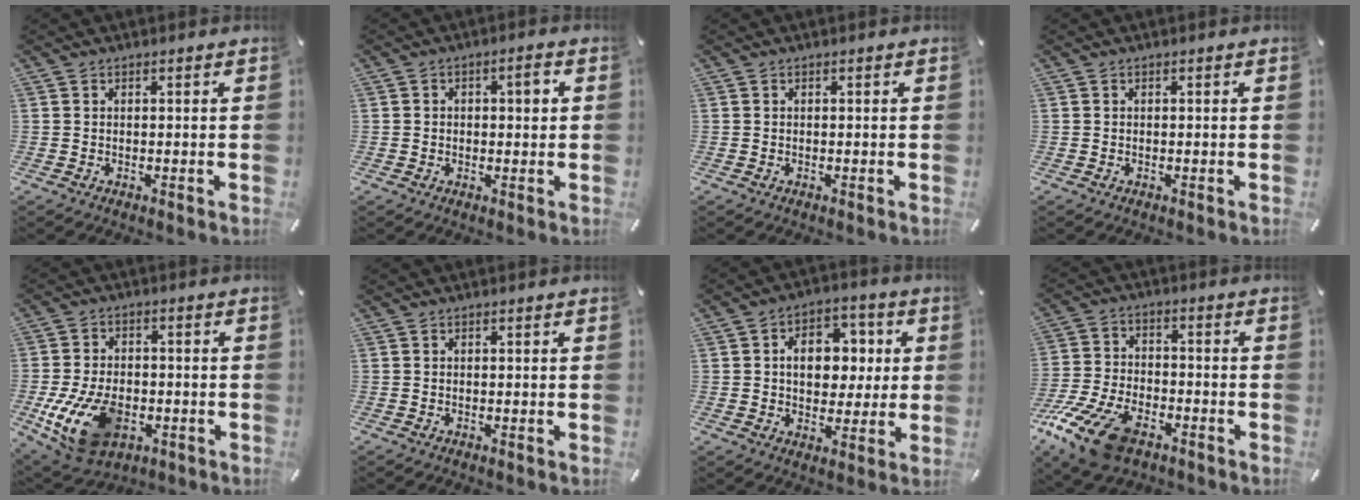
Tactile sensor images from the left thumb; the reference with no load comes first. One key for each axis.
{"total": 3.1, "fx": 0.2, "fy": 1.9, "fz": 2.4, "tx": -0.040, "ty": 0.009, "tz": -0.003}
{"total": 0.0}
{"total": 0.0}
{"total": 15.4, "fx": -4.6, "fy": 10.1, "fz": 10.6, "tx": -0.208, "ty": 0.010, "tz": -0.077}
{"total": 0.0}
{"total": 11.3, "fx": 1.1, "fy": 8.6, "fz": 7.2, "tx": -0.093, "ty": 0.005, "tz": 0.018}
{"total": 14.8, "fx": -9.2, "fy": 7.4, "fz": 9.0, "tx": -0.184, "ty": 0.045, "tz": -0.165}